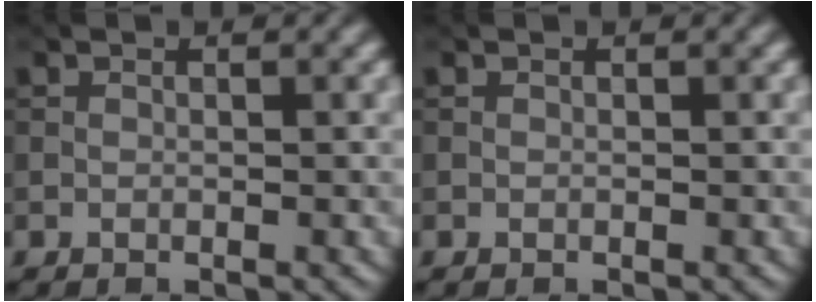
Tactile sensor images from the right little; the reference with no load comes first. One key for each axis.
{"total": 0.0}